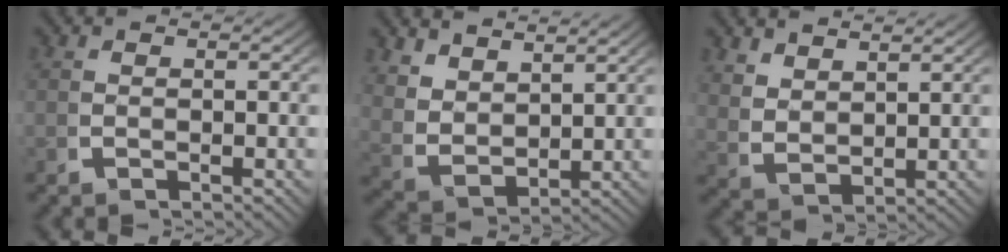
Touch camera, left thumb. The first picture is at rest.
{"total": 4.7, "force": [1.5, 3.2, 3.0], "torque": [-0.076, -0.020, 0.040]}
{"total": 2.8, "force": [1.8, 1.5, 1.6], "torque": [-0.035, -0.012, 0.049]}